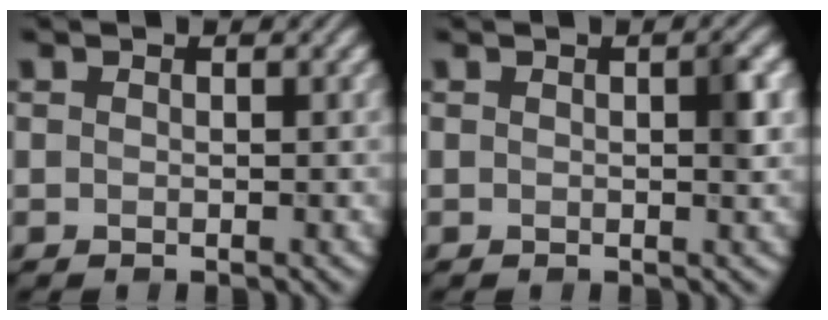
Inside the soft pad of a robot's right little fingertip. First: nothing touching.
{"total": 2.0, "force": [0.4, 0.4, 1.9], "torque": [-0.023, 0.000, 0.006]}